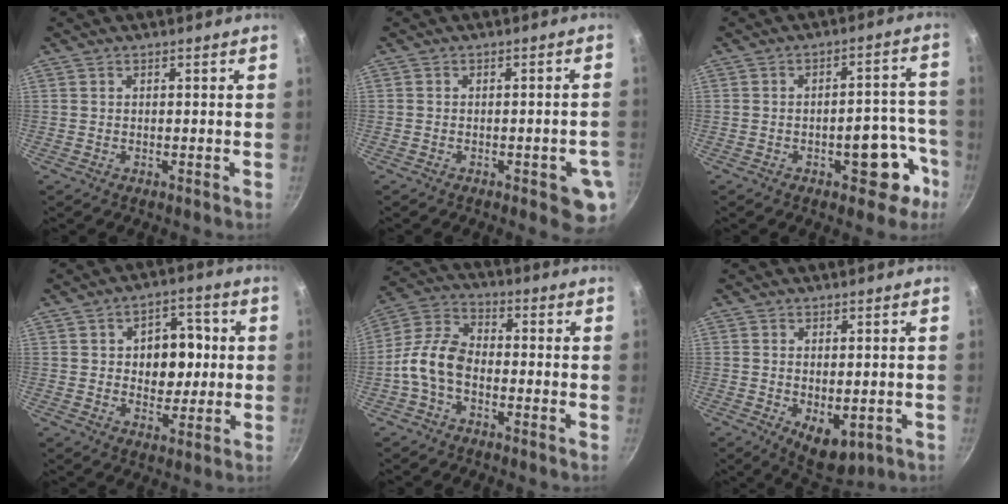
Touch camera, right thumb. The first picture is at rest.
{"total": 6.8, "force": [-2.4, 2.5, 5.9], "torque": [-0.052, 0.008, -0.025]}
{"total": 10.2, "force": [-4.6, 5.4, 7.3], "torque": [-0.037, 0.051, -0.052]}
{"total": 10.1, "force": [1.1, 7.2, 7.0], "torque": [-0.051, 0.006, 0.013]}
{"total": 9.3, "force": [-2.9, 5.8, 6.7], "torque": [-0.129, 0.040, -0.074]}
{"total": 7.3, "force": [-1.5, 4.1, 5.8], "torque": [-0.074, -0.012, -0.007]}